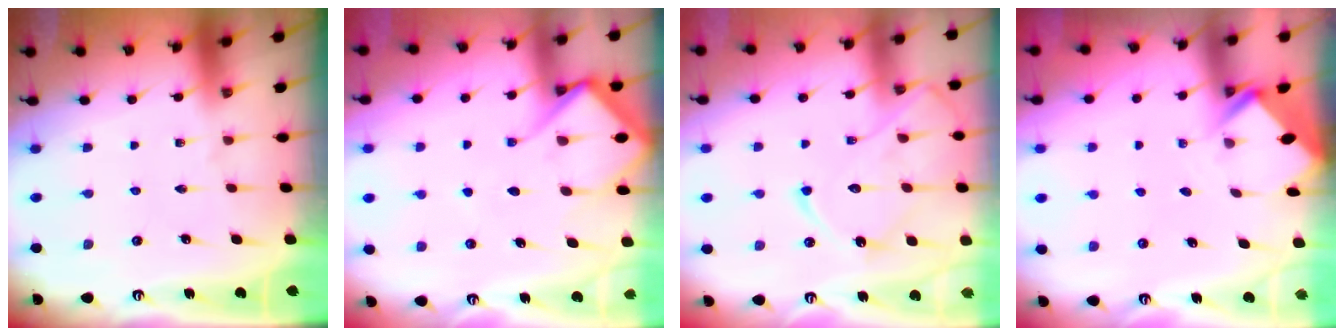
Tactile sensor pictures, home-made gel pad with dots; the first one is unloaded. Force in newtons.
{"total": 11.3, "press": 11.2, "slide": 1.2}
{"total": 14.4, "press": 14.4, "slide": 1.1}
{"total": 2.9, "press": 2.9, "slide": 0.2}